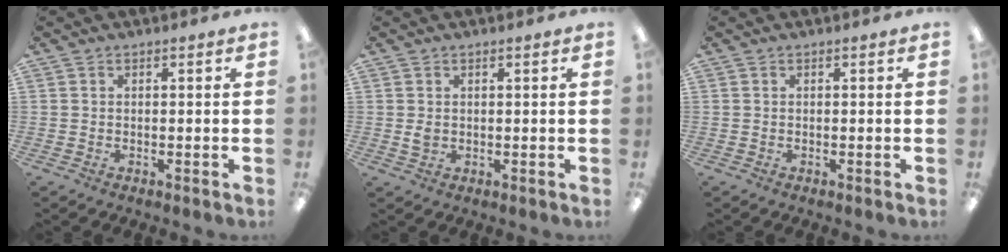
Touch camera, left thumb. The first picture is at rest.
{"total": 1.8, "force": [0.4, 1.4, 1.1], "torque": [-0.014, 0.000, 0.006]}
{"total": 0.0}